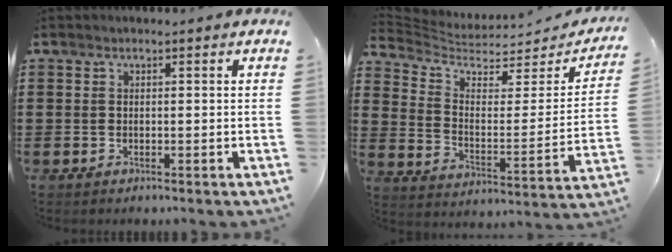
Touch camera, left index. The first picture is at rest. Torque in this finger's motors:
{"motor_torque": [1.34, -0.80, -0.04, -0.03]}